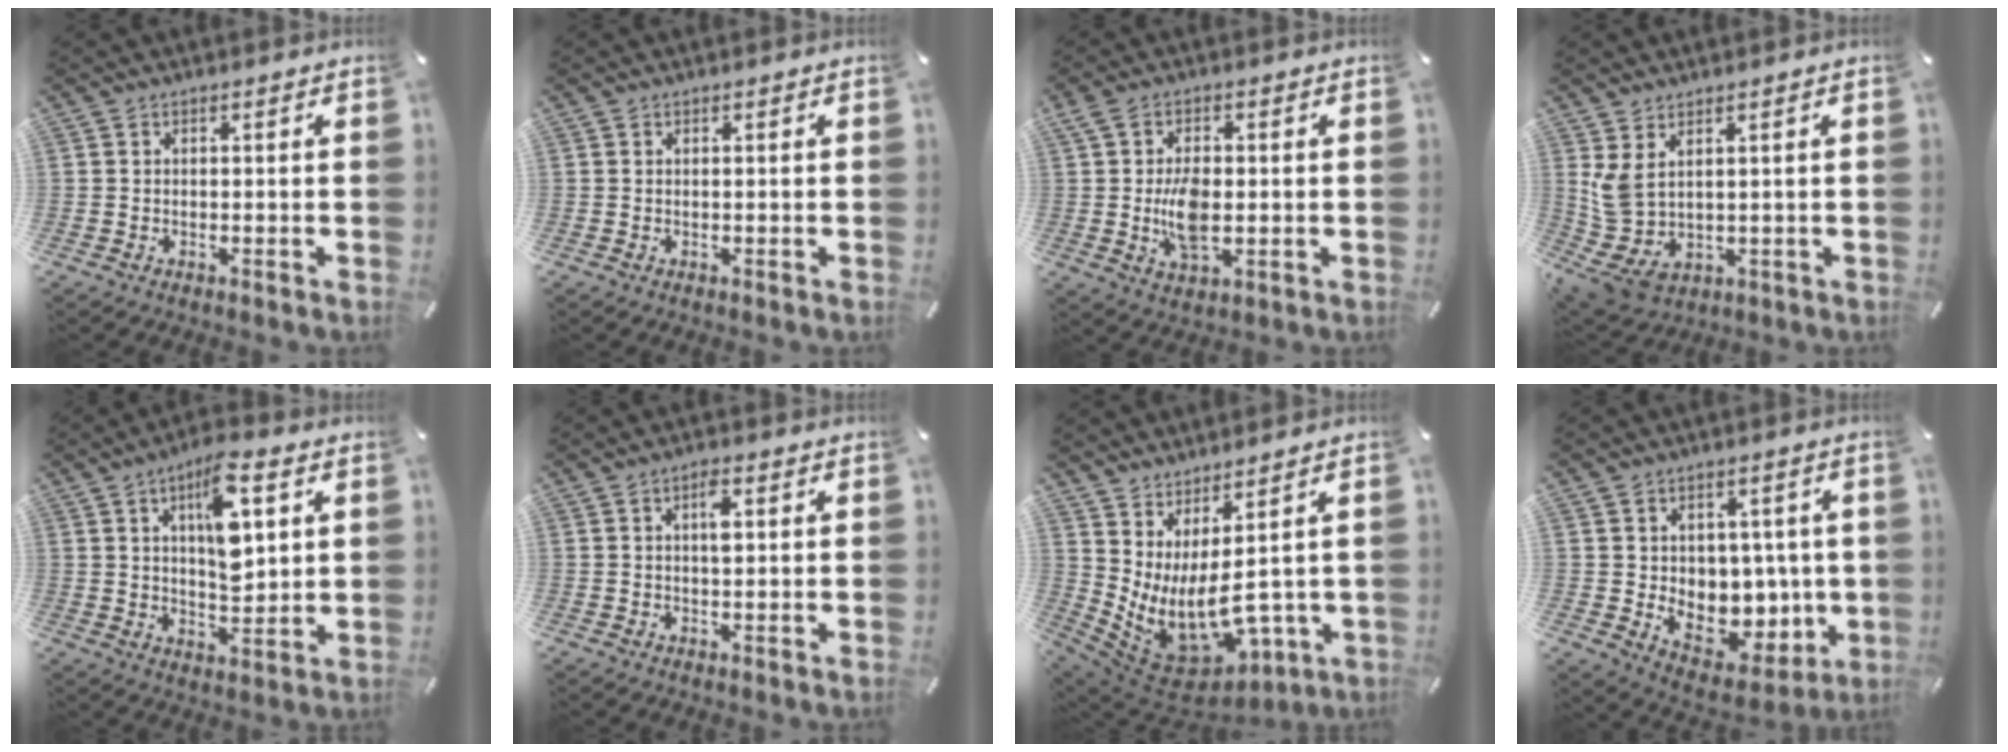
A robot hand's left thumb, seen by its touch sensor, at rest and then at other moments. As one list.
[{"total": 0.0}, {"total": 8.6, "force": [-0.4, 4.4, 7.4], "torque": [-0.147, -0.005, -0.008]}, {"total": 6.0, "force": [2.5, 4.1, 3.6], "torque": [-0.100, -0.021, 0.046]}, {"total": 12.0, "force": [5.0, 5.2, 9.6], "torque": [-0.144, -0.016, 0.082]}, {"total": 3.5, "force": [0.9, 1.3, 3.1], "torque": [-0.050, 0.002, 0.010]}, {"total": 13.4, "force": [0.4, 7.9, 10.8], "torque": [-0.216, -0.054, 0.025]}, {"total": 10.2, "force": [0.3, 8.6, 5.5], "torque": [-0.056, -0.021, 0.024]}]